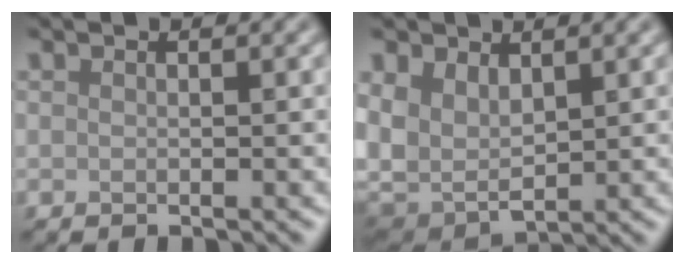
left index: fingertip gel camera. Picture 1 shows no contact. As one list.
[{"total": 5.9, "force": [1.6, 3.9, 4.2], "torque": [-0.107, -0.004, 0.027]}]